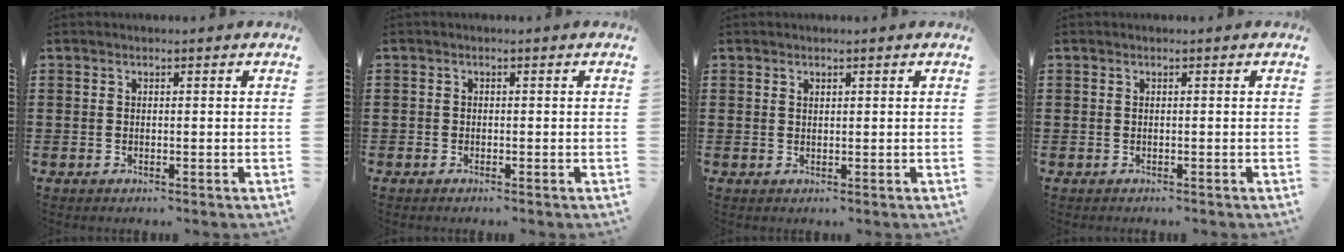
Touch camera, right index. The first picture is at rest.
{"total": 0.5, "force": [-0.5, 0.3, 0.0], "torque": [0.000, 0.000, -0.010]}
{"total": 0.6, "force": [0.5, 0.3, 0.2], "torque": [-0.005, 0.002, 0.009]}
{"total": 0.0}